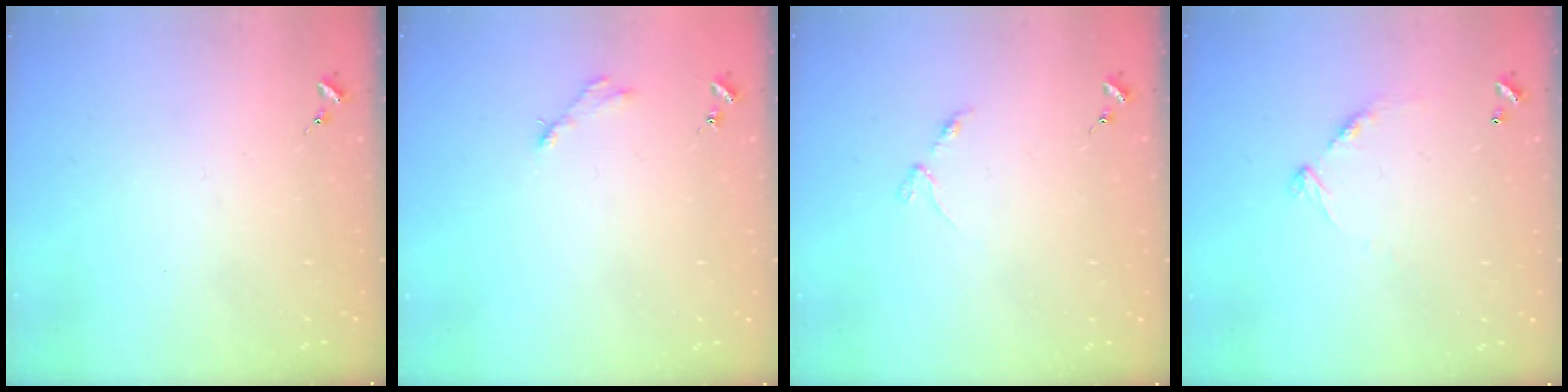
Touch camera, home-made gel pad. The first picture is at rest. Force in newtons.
{"total": 2.8, "press": 2.8, "slide": 0.4}
{"total": 2.9, "press": 2.8, "slide": 0.4}
{"total": 8.8, "press": 8.8, "slide": 0.7}